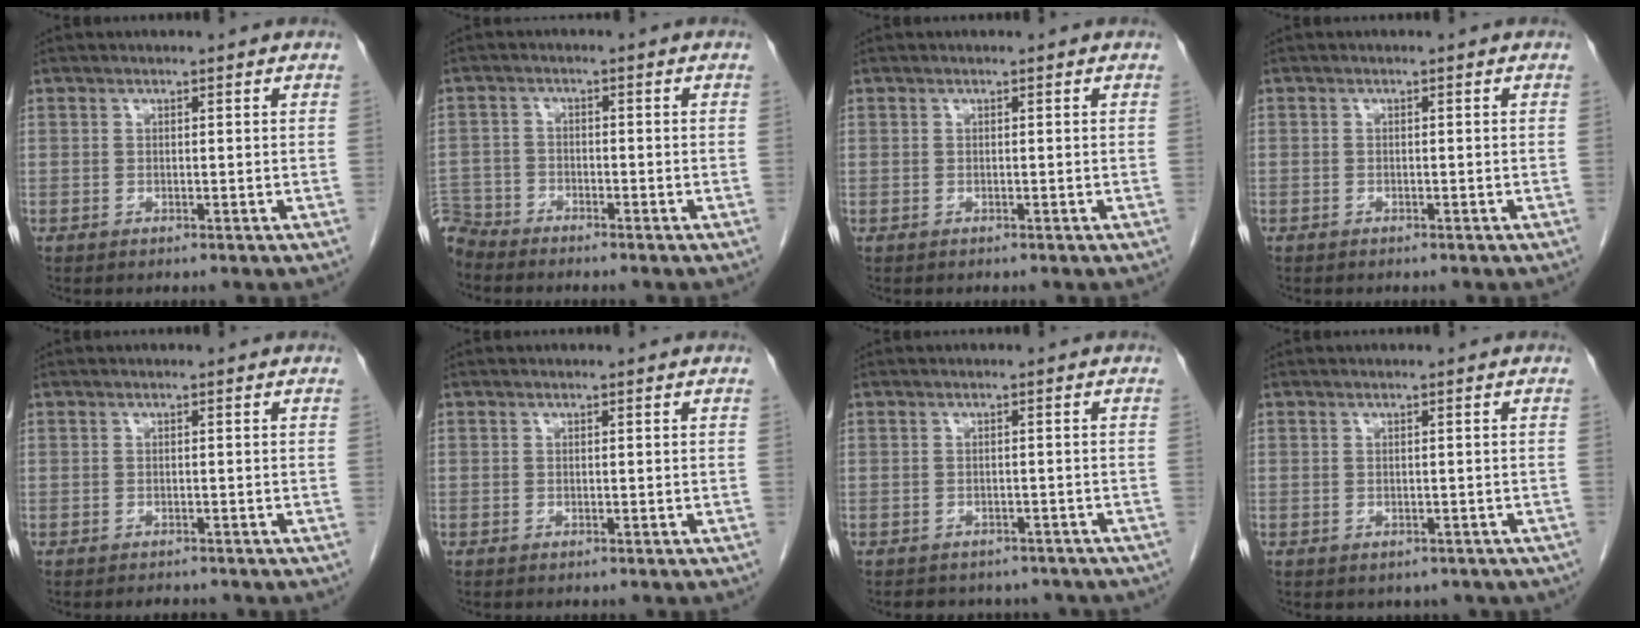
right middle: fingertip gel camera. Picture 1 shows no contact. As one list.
[{"total": 5.1, "force": [-4.9, 1.2, -0.4], "torque": [0.014, -0.006, -0.098]}, {"total": 0.0}, {"total": 0.5, "force": [-0.4, 0.3, 0.1], "torque": [-0.008, 0.002, -0.009]}, {"total": 1.4, "force": [-1.3, 0.4, 0.2], "torque": [-0.008, -0.003, -0.016]}, {"total": 0.0}, {"total": 8.3, "force": [-7.1, 3.9, 1.8], "torque": [-0.023, 0.006, -0.073]}, {"total": 3.2, "force": [-2.3, 2.0, 1.0], "torque": [-0.009, 0.005, -0.020]}]